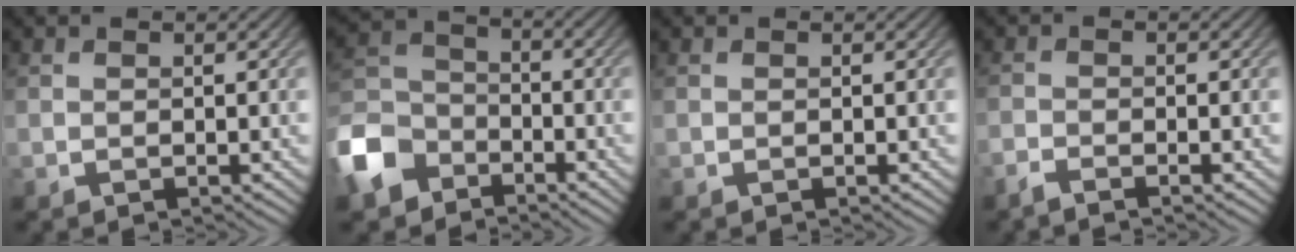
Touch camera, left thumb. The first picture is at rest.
{"total": 9.9, "force": [-6.0, 6.5, 4.5], "torque": [-0.122, -0.008, -0.145]}
{"total": 0.0}
{"total": 1.8, "force": [-1.6, 0.0, 0.8], "torque": [-0.020, -0.004, -0.040]}